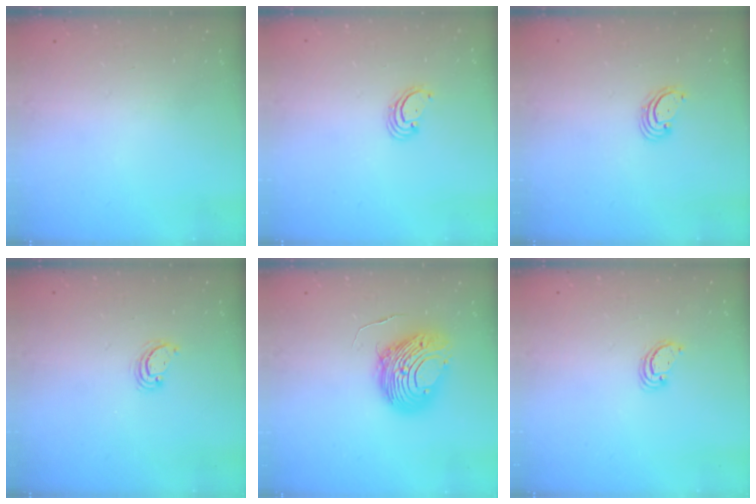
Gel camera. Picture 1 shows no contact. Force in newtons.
{"total": 2.6, "press": 2.6, "slide": 0.3}
{"total": 2.7, "press": 2.6, "slide": 0.6}
{"total": 3.2, "press": 3.2, "slide": 0.3}
{"total": 10.6, "press": 10.5, "slide": 1.4}
{"total": 2.6, "press": 2.6, "slide": 0.3}